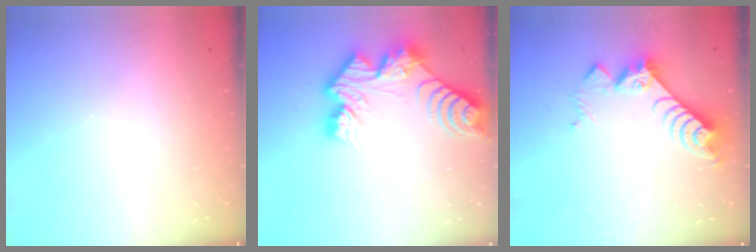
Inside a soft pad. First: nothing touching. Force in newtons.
{"total": 13.6, "press": 13.6, "slide": 0.9}
{"total": 9.7, "press": 9.7, "slide": 0.6}